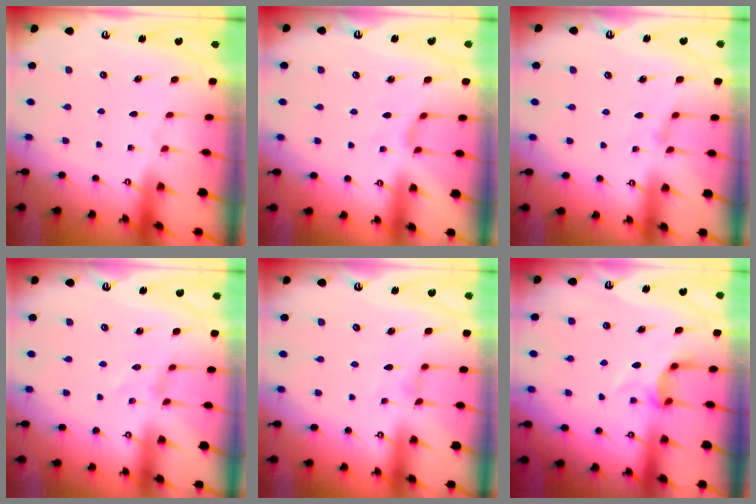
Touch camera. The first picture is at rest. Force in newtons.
{"total": 2.1, "press": 2.0, "slide": 0.5}
{"total": 2.2, "press": 2.2, "slide": 0.5}
{"total": 0.0}
{"total": 0.0}
{"total": 5.3, "press": 5.2, "slide": 1.0}